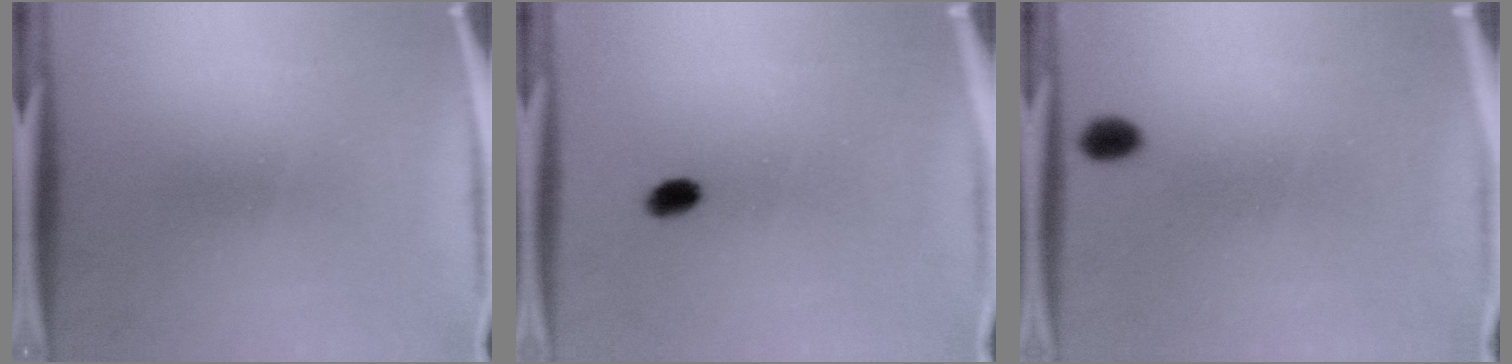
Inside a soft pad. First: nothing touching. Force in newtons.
{"total": 2.4}
{"total": 1.7}